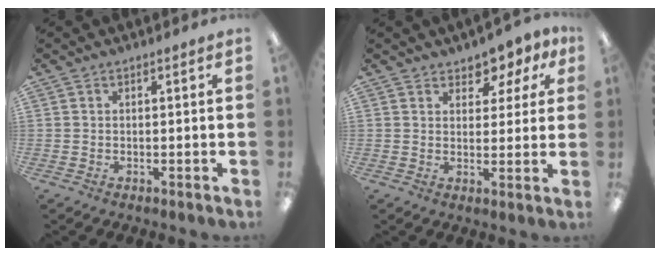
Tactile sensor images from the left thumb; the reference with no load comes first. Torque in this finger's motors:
{"motor_torque": [0.60, 0.33, -0.27, -0.18, 0.03]}